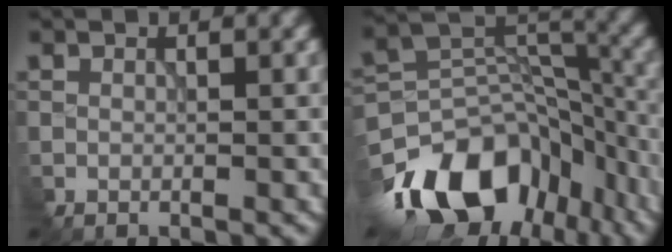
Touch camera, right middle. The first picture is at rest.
{"total": 14.3, "force": [-8.3, 9.0, 7.4], "torque": [-0.151, 0.000, -0.136]}